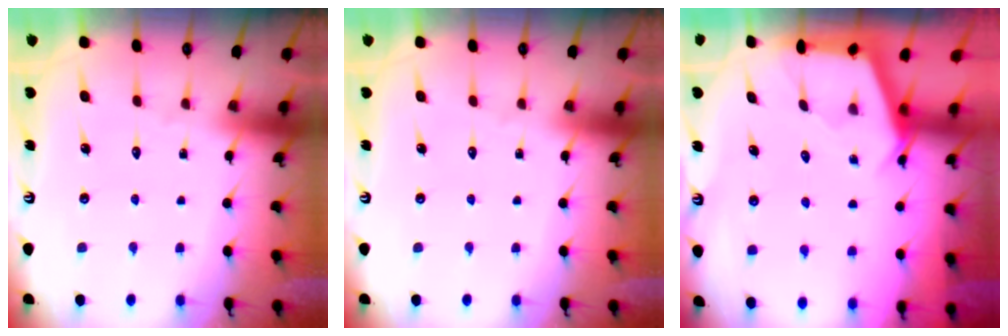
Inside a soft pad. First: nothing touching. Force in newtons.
{"total": 0.0}
{"total": 2.6, "press": 2.6, "slide": 0.3}